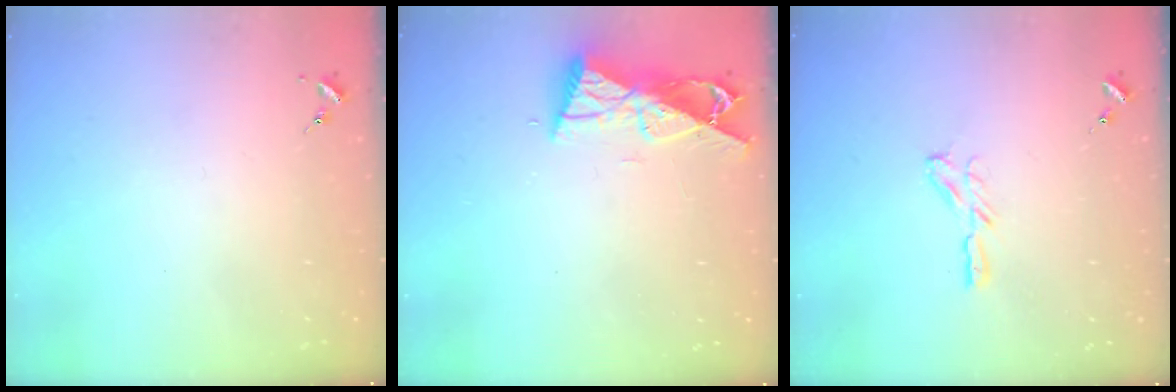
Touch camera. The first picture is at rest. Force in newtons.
{"total": 8.8, "press": 8.7, "slide": 1.0}
{"total": 5.8, "press": 5.8, "slide": 0.2}